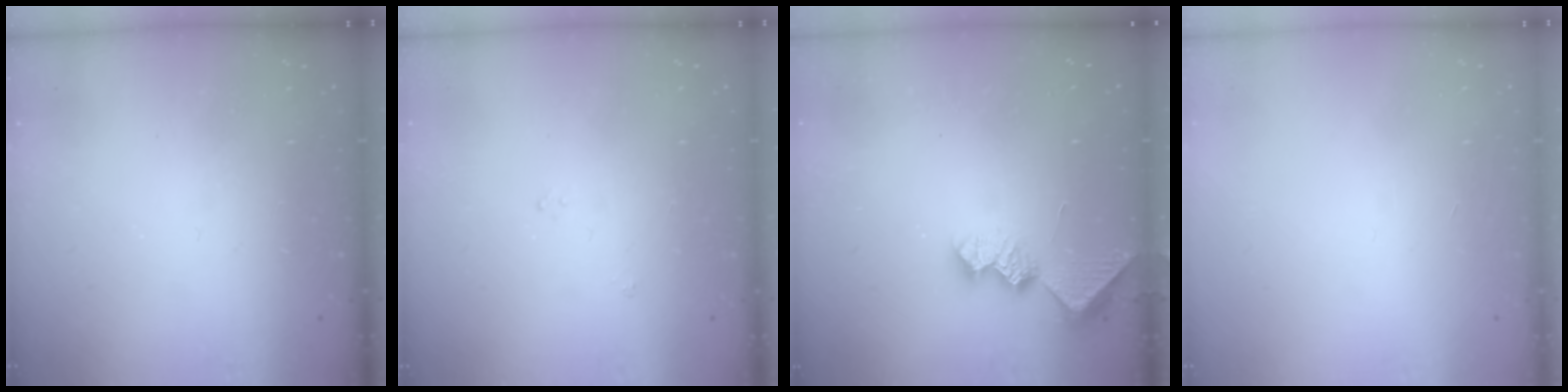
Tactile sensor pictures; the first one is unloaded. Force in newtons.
{"total": 2.7, "press": 2.7, "slide": 0.4}
{"total": 7.5, "press": 7.5, "slide": 0.6}
{"total": 0.0}